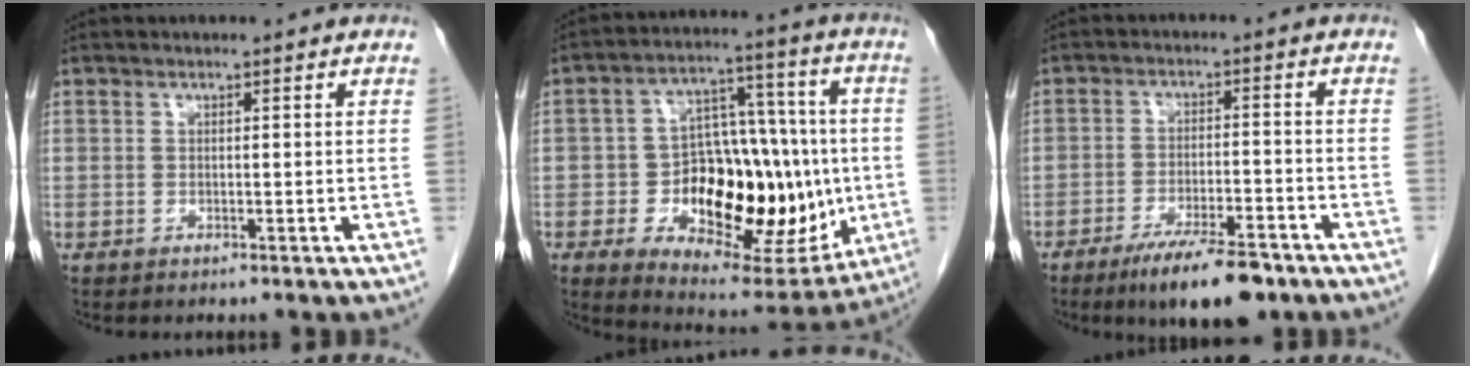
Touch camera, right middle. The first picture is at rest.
{"total": 22.3, "force": [-3.7, 11.0, 19.1], "torque": [-0.286, 0.027, -0.036]}
{"total": 10.0, "force": [-7.2, 2.3, 6.6], "torque": [-0.105, -0.013, -0.115]}